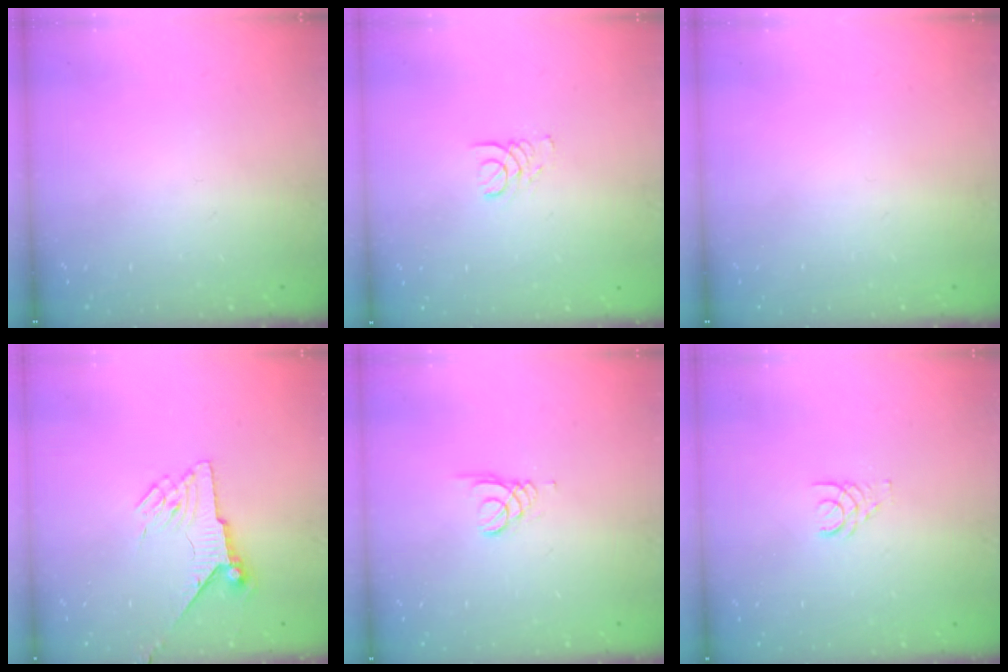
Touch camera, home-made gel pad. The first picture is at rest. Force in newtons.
{"total": 1.6, "press": 1.6, "slide": 0.1}
{"total": 0.0}
{"total": 6.7, "press": 6.7, "slide": 1.0}
{"total": 1.5, "press": 1.5, "slide": 0.1}
{"total": 1.7, "press": 1.7, "slide": 0.2}